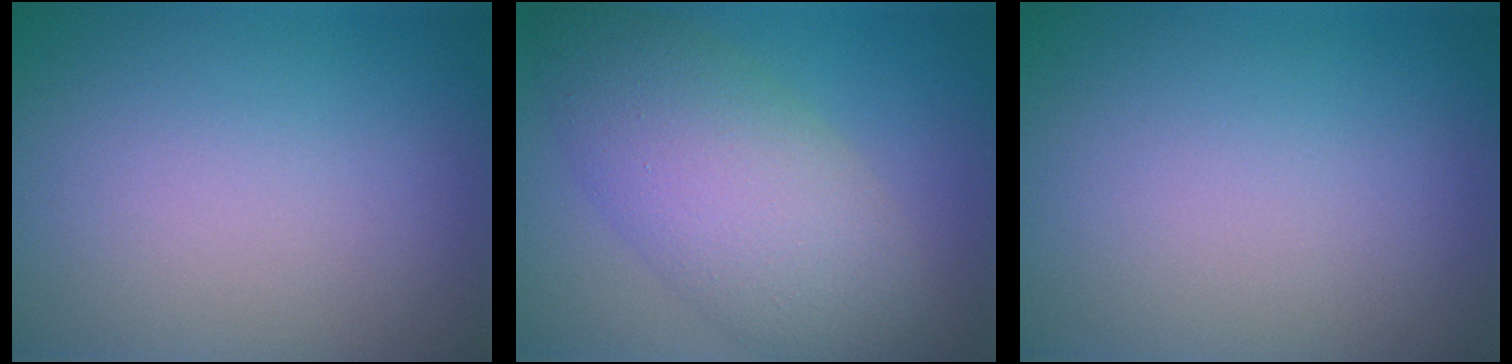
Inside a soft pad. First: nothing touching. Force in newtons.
{"total": 7.8, "press": 7.8, "slide": 0.4}
{"total": 0.0}